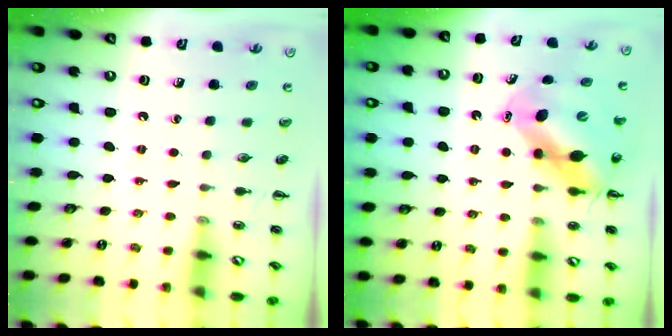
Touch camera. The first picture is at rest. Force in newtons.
{"total": 10.0, "press": 9.6, "slide": 2.7}